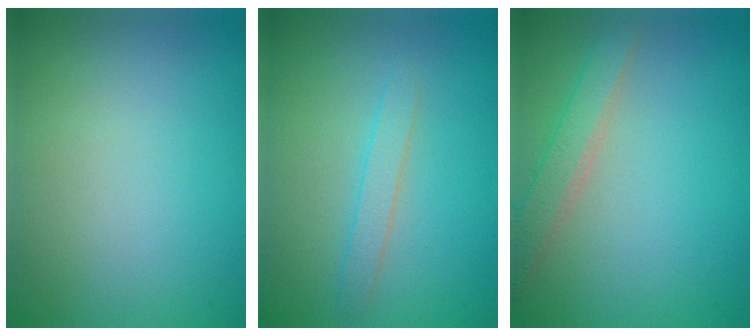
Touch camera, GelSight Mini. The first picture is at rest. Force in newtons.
{"total": 1.6, "press": 1.6, "slide": 0.1}
{"total": 2.7, "press": 2.7, "slide": 0.1}